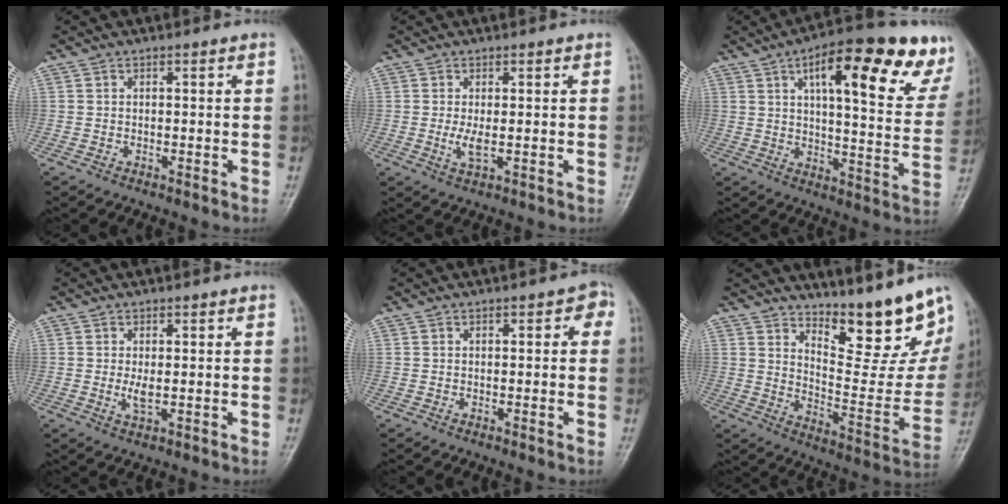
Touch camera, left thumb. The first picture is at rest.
{"total": 2.6, "force": [0.1, 1.0, 2.4], "torque": [-0.052, -0.009, 0.006]}
{"total": 24.4, "force": [12.6, 7.3, 19.6], "torque": [-0.237, -0.024, 0.170]}
{"total": 2.3, "force": [0.2, 1.0, 2.1], "torque": [-0.040, -0.008, 0.008]}
{"total": 2.6, "force": [0.7, 1.5, 1.9], "torque": [-0.005, 0.004, 0.003]}
{"total": 18.0, "force": [14.7, 4.8, 9.2], "torque": [-0.084, -0.122, 0.211]}